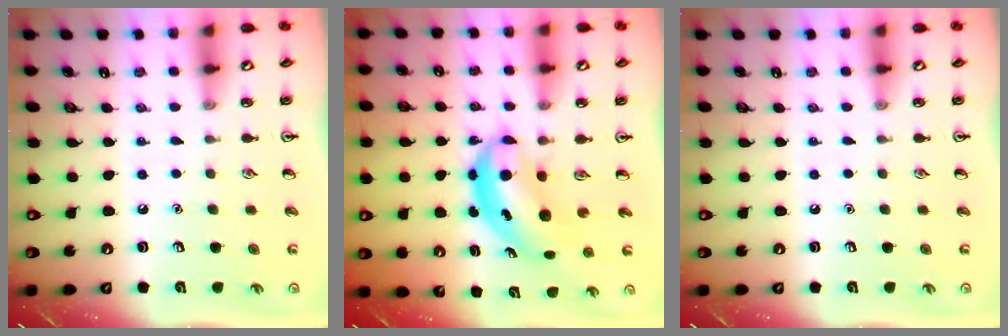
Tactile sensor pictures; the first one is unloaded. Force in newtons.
{"total": 5.2, "press": 5.1, "slide": 1.3}
{"total": 0.0}